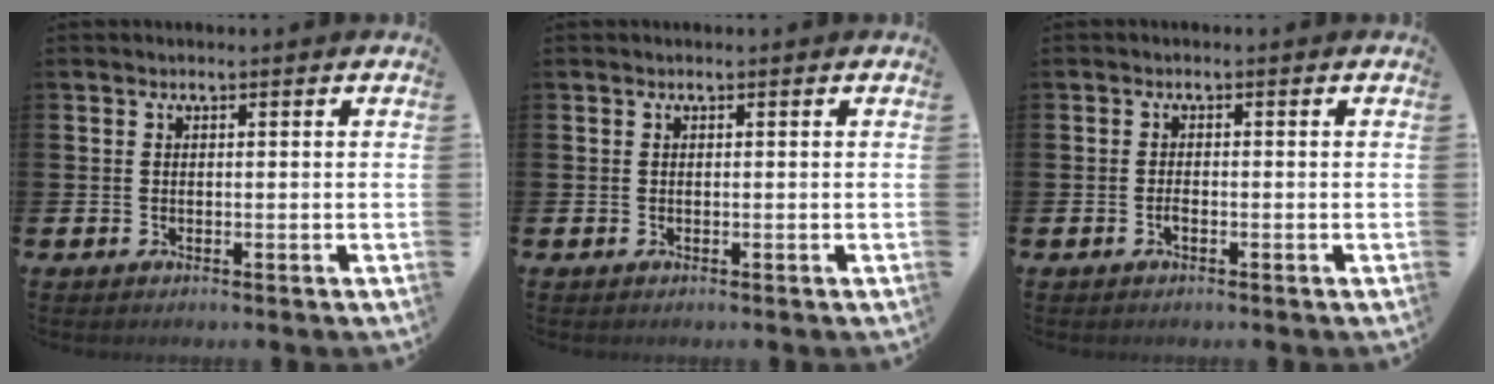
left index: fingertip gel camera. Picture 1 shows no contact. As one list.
[{"total": 0.0}, {"total": 1.0, "force": [-0.5, 0.3, 0.7], "torque": [-0.014, -0.003, -0.010]}]